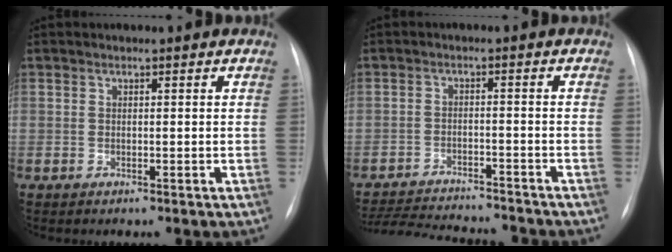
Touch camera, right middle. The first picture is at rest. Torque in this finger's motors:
{"motor_torque": [0.93, -1.21, 0.15, 0.04]}